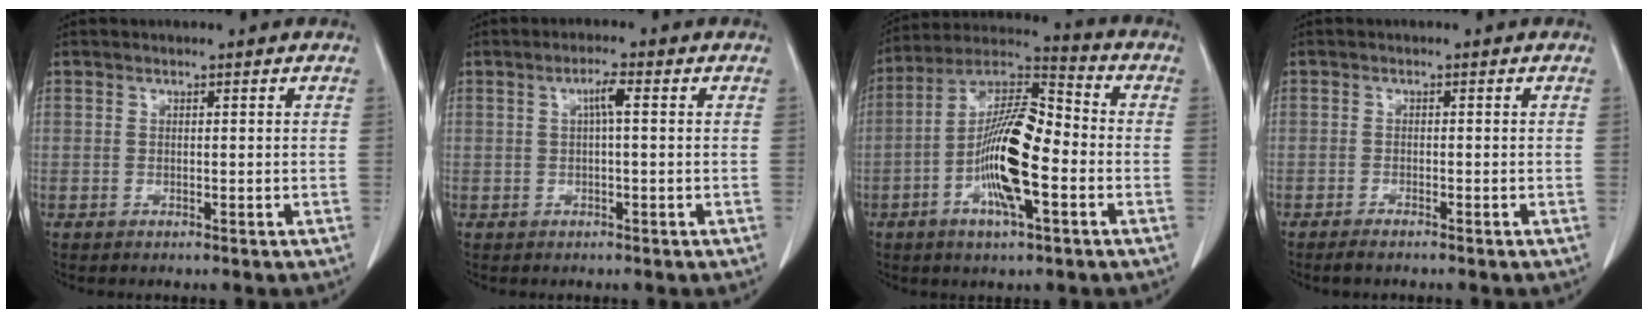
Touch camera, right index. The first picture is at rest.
{"total": 2.5, "force": [0.5, 0.3, 2.4], "torque": [-0.043, 0.004, 0.008]}
{"total": 14.6, "force": [-3.5, 3.2, 13.9], "torque": [-0.257, 0.012, -0.065]}
{"total": 1.6, "force": [-1.4, 0.2, 0.8], "torque": [-0.018, -0.004, -0.024]}